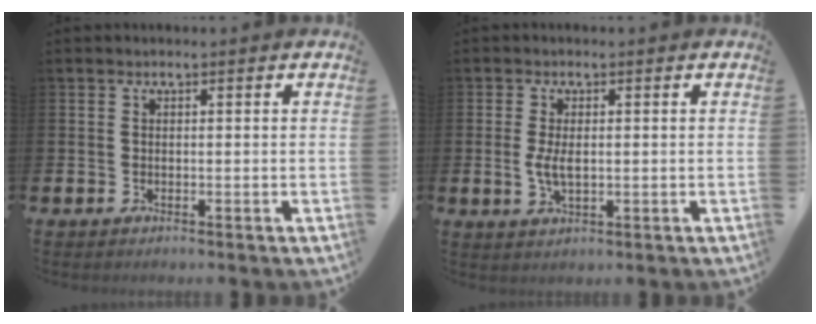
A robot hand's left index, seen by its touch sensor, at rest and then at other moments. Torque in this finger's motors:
{"motor_torque": [0.83, 0.07, 0.13, 0.09]}